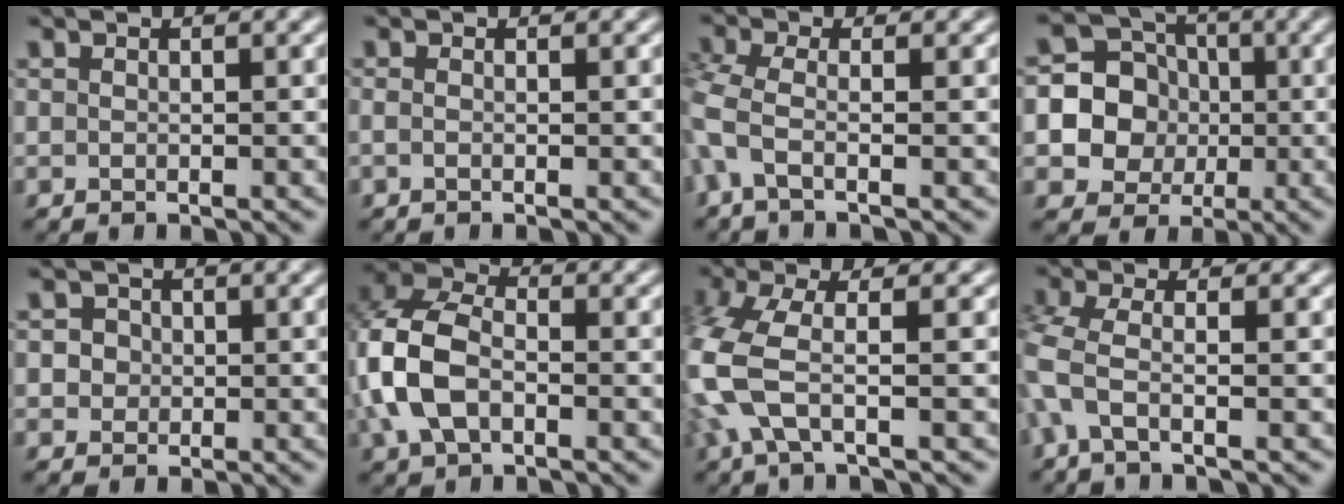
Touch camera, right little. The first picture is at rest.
{"total": 0.7, "force": [-0.4, -0.1, 0.6], "torque": [-0.013, -0.007, -0.005]}
{"total": 2.6, "force": [-0.6, 1.1, 2.3], "torque": [-0.077, -0.020, -0.003]}
{"total": 14.5, "force": [-1.4, 13.4, 5.4], "torque": [-0.148, -0.064, -0.019]}
{"total": 3.1, "force": [0.0, 2.9, 1.0], "torque": [-0.025, -0.008, -0.001]}
{"total": 8.9, "force": [0.1, 7.1, 5.3], "torque": [-0.144, -0.008, -0.002]}
{"total": 5.8, "force": [-0.8, 3.4, 4.7], "torque": [-0.146, -0.021, -0.006]}
{"total": 2.8, "force": [-0.5, 1.3, 2.5], "torque": [-0.079, -0.015, -0.004]}